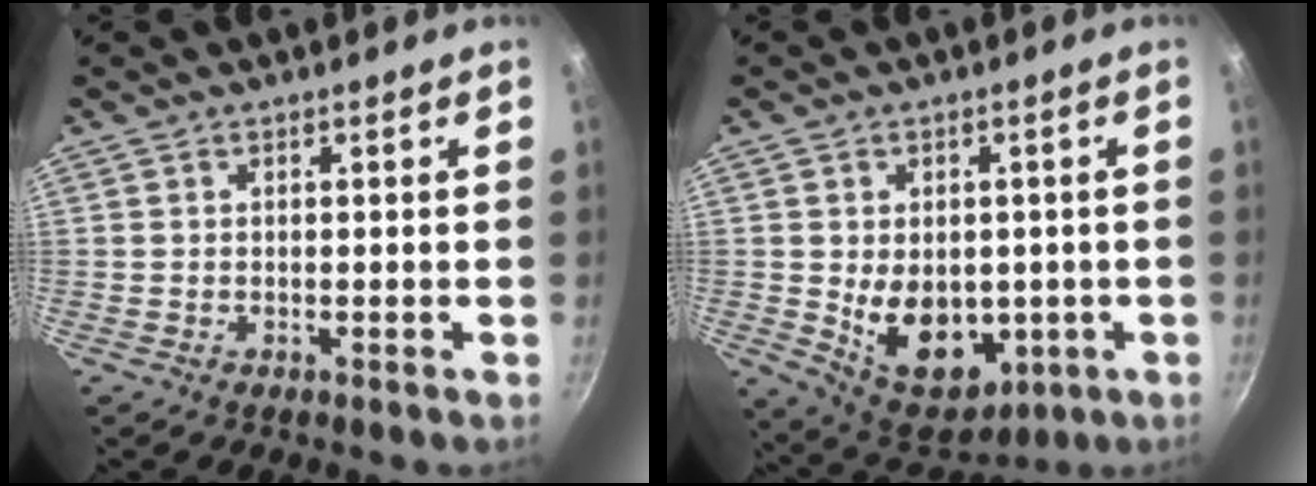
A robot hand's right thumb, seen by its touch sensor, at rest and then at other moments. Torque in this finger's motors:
{"motor_torque": [-0.53, 1.06, 0.09, -0.03, 0.06]}